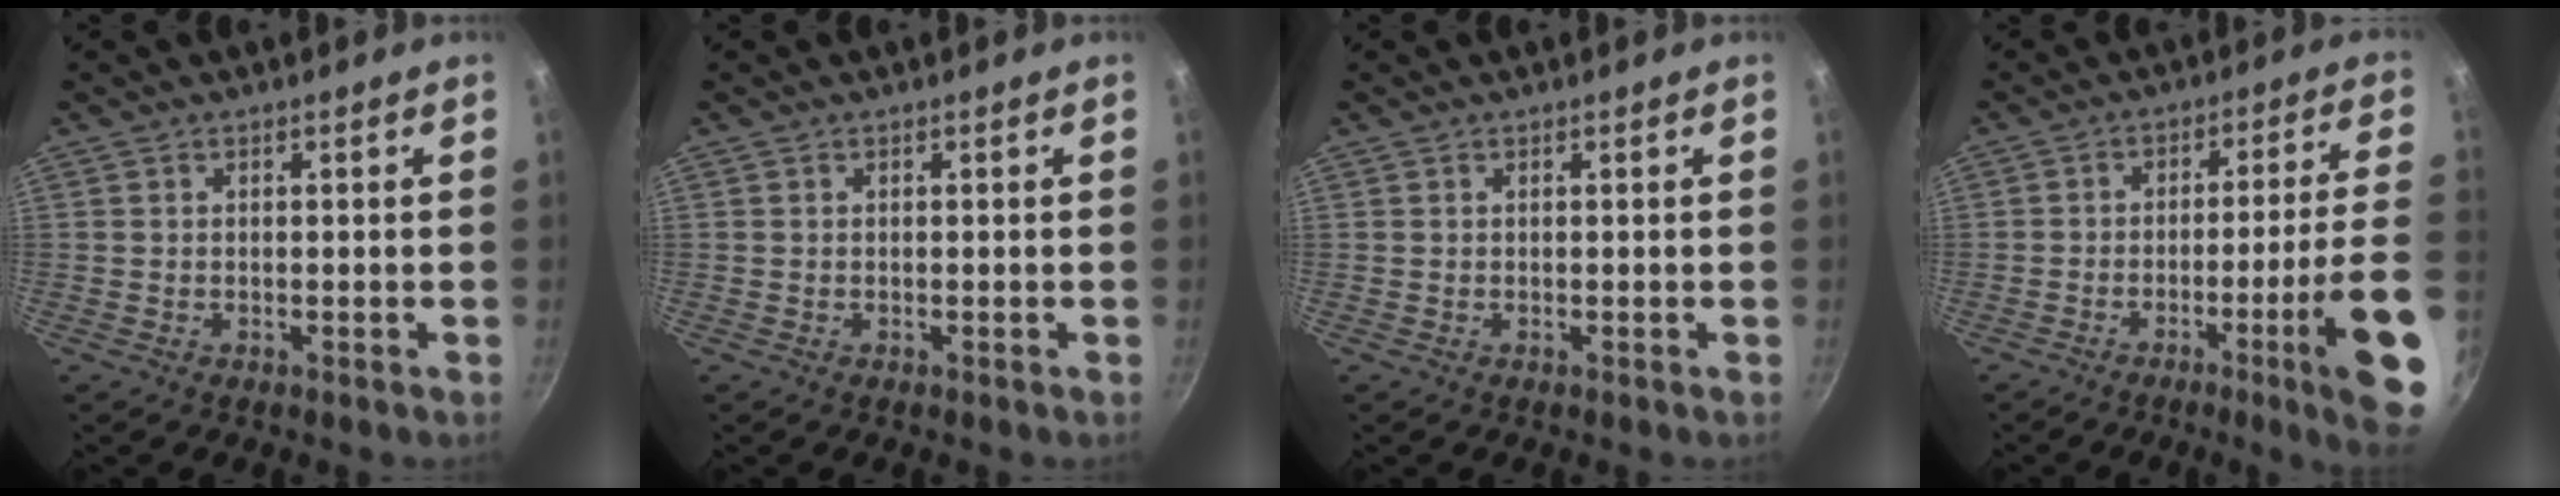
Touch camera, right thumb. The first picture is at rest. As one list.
[{"total": 0.0}, {"total": 0.5, "force": [0.2, -0.2, 0.4], "torque": [-0.008, -0.003, 0.002]}, {"total": 15.8, "force": [-6.8, 0.0, 14.3], "torque": [-0.191, 0.033, -0.096]}]